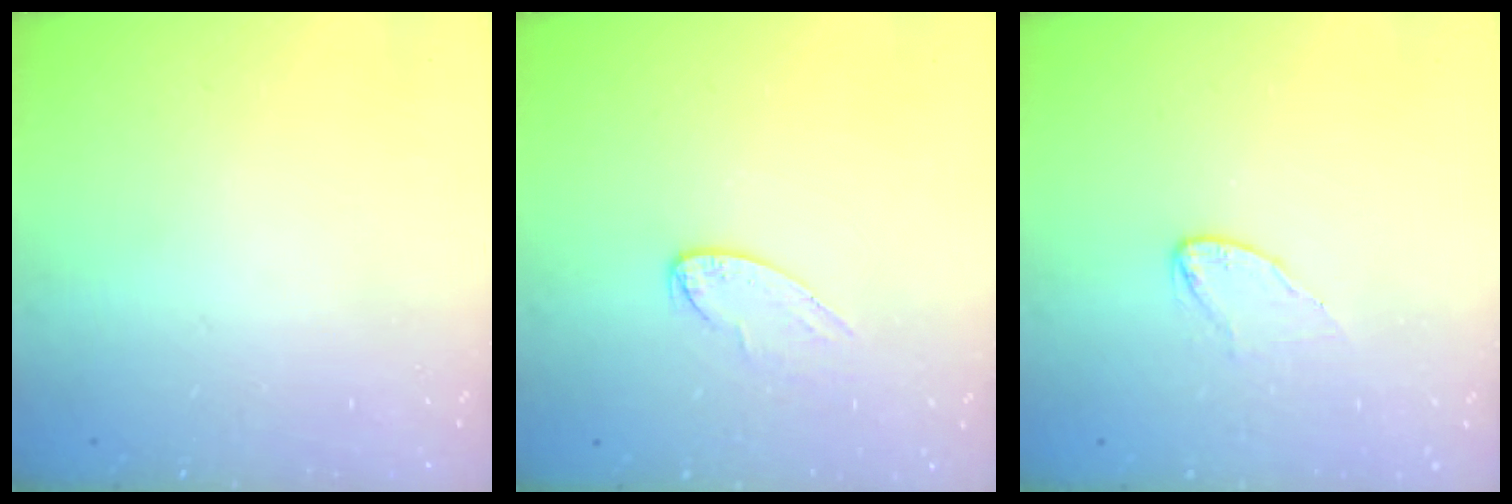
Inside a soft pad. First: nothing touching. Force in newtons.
{"total": 7.1, "press": 7.0, "slide": 0.6}
{"total": 3.6, "press": 3.6, "slide": 0.4}